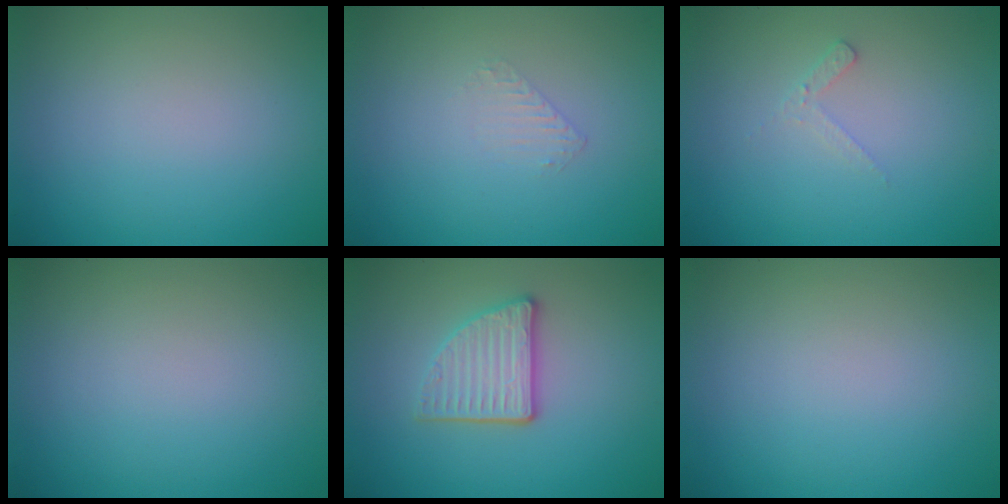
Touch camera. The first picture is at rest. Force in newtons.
{"total": 0.6, "press": 0.4, "slide": 0.5}
{"total": 1.2, "press": 1.1, "slide": 0.3}
{"total": 0.0}
{"total": 3.6, "press": 3.0, "slide": 1.9}
{"total": 0.0}